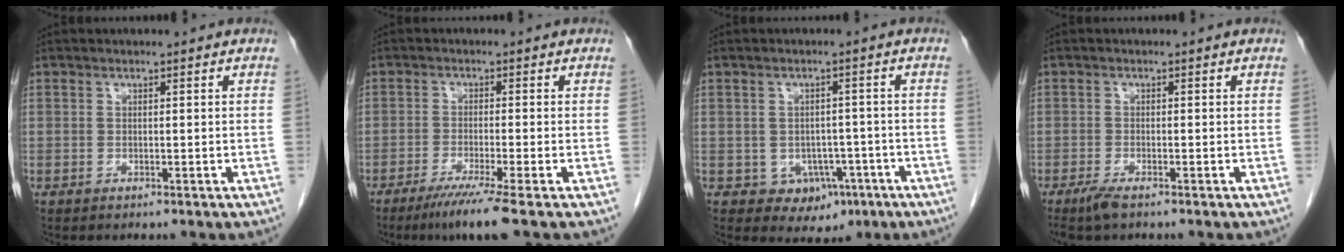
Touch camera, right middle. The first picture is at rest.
{"total": 6.0, "force": [-4.2, -1.2, 4.1], "torque": [-0.068, -0.019, -0.077]}
{"total": 5.5, "force": [-2.1, 4.5, 2.3], "torque": [-0.023, 0.006, -0.016]}
{"total": 2.3, "force": [-1.7, 0.3, 1.5], "torque": [-0.037, -0.007, -0.034]}